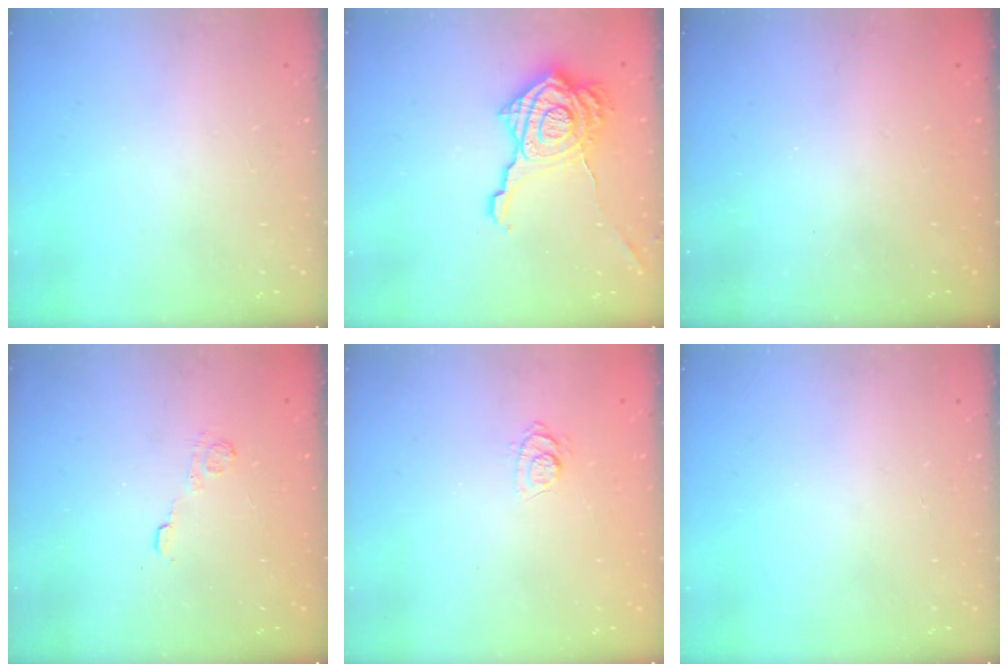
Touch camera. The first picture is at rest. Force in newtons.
{"total": 20.8, "press": 20.7, "slide": 1.2}
{"total": 2.4, "press": 2.3, "slide": 0.8}
{"total": 2.7, "press": 2.3, "slide": 1.4}
{"total": 5.1, "press": 4.8, "slide": 1.6}
{"total": 0.0}